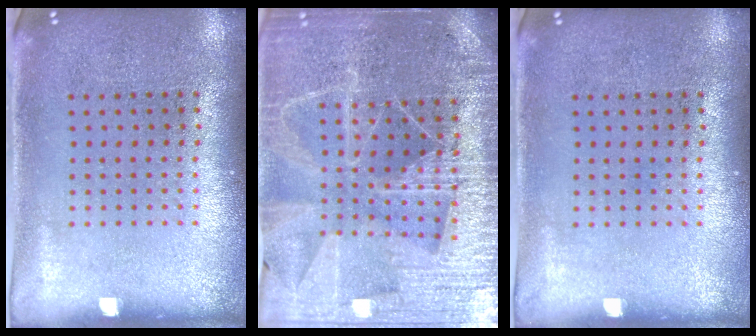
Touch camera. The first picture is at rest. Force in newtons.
{"total": 5.0, "press": 4.6, "slide": 2.1}
{"total": 0.0}